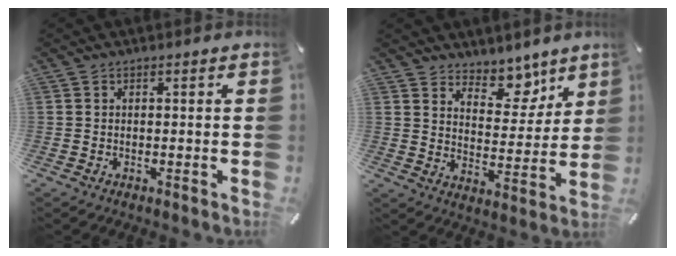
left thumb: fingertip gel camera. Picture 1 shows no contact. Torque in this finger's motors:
{"motor_torque": [0.71, -0.49, 0.14, -0.05, 0.00]}